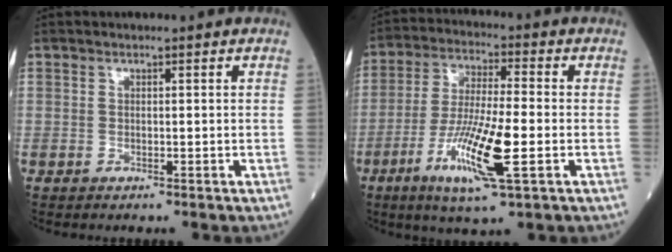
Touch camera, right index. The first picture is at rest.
{"total": 12.9, "force": [-4.2, 1.2, 12.1], "torque": [-0.237, -0.020, -0.078]}